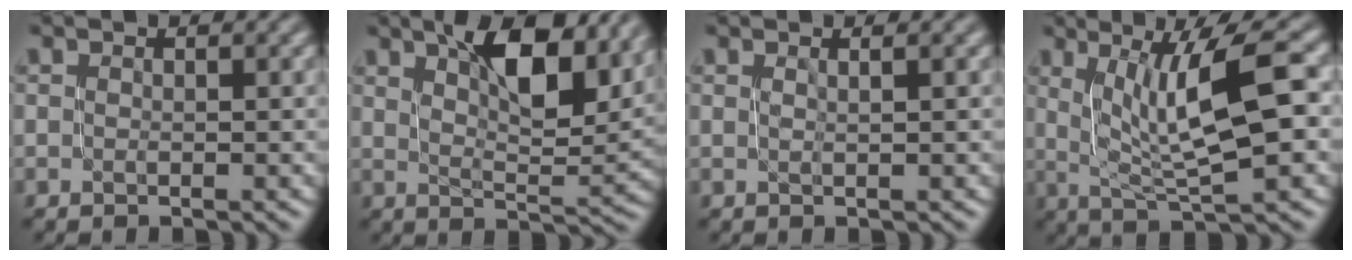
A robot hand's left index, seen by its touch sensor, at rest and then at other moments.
{"total": 9.9, "force": [5.3, 3.4, 7.7], "torque": [-0.113, 0.005, 0.089]}
{"total": 0.8, "force": [0.3, 0.3, 0.7], "torque": [-0.004, 0.003, 0.000]}
{"total": 8.1, "force": [1.7, 2.0, 7.6], "torque": [-0.119, 0.002, 0.035]}